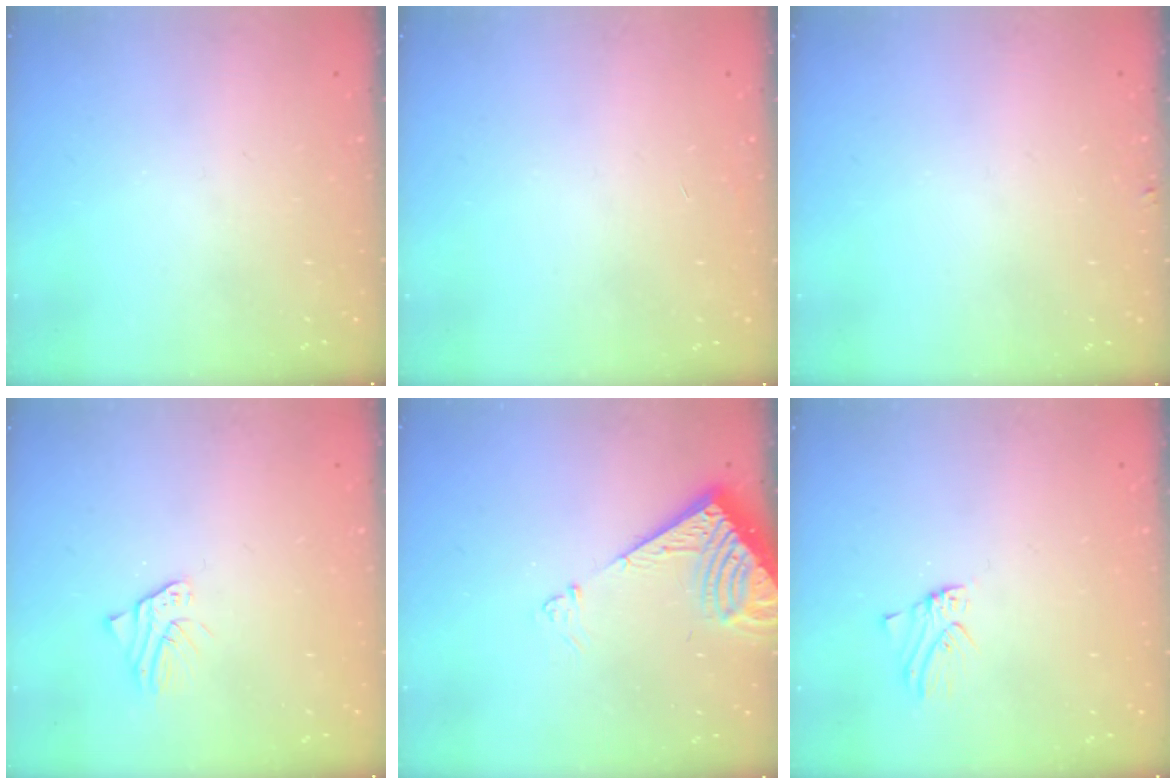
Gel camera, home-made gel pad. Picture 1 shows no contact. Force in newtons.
{"total": 3.1, "press": 3.0, "slide": 0.3}
{"total": 2.8, "press": 2.8, "slide": 0.3}
{"total": 2.5, "press": 2.5, "slide": 0.2}
{"total": 7.5, "press": 7.4, "slide": 1.0}
{"total": 0.0}